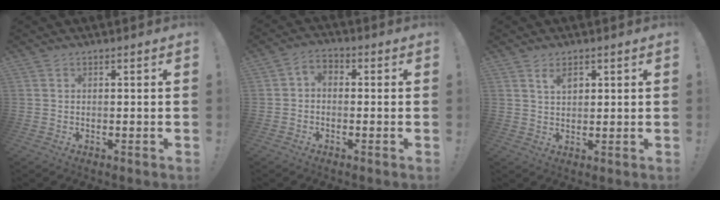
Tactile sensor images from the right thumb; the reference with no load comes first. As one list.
[{"total": 3.3, "force": [-1.5, 2.4, 1.8], "torque": [-0.035, 0.008, -0.028]}, {"total": 3.9, "force": [2.1, 2.0, 2.6], "torque": [-0.039, -0.003, 0.035]}]